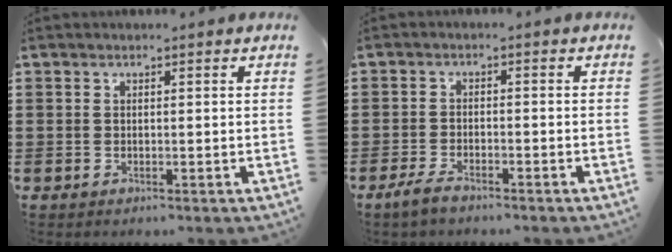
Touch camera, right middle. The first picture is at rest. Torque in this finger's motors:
{"motor_torque": [1.30, 0.47, 0.23, 0.08]}